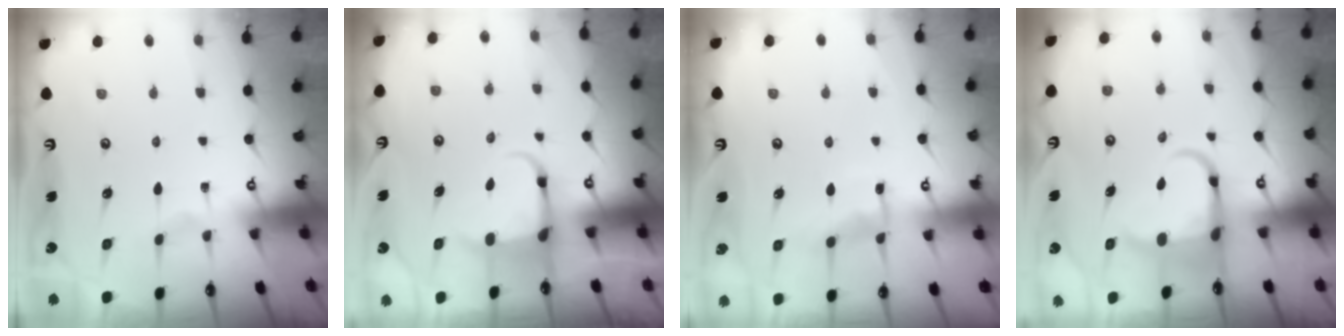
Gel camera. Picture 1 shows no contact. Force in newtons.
{"total": 4.0, "press": 3.8, "slide": 1.0}
{"total": 7.7, "press": 7.7, "slide": 0.8}
{"total": 6.3, "press": 6.1, "slide": 1.6}